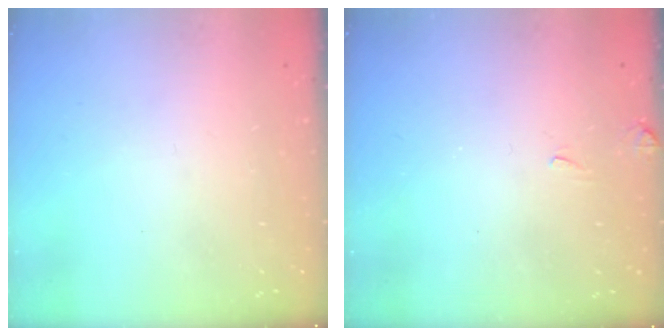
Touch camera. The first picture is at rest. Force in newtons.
{"total": 3.9, "press": 3.9, "slide": 0.4}